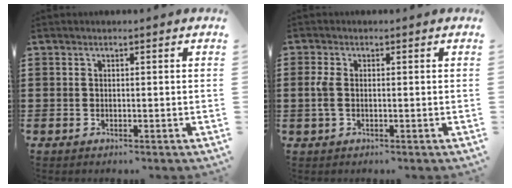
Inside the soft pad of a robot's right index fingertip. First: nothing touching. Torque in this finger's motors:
{"motor_torque": [0.45, 0.12, 0.22, 0.07]}